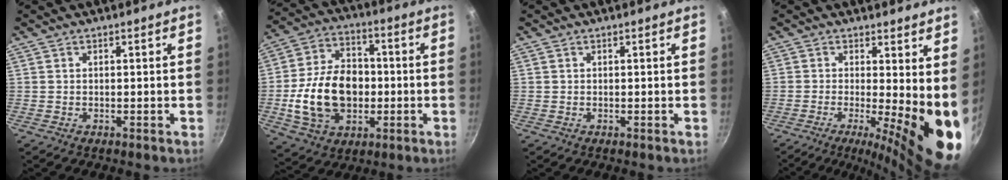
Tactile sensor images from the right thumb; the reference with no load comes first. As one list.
[{"total": 18.6, "force": [-2.3, 13.3, 12.8], "torque": [-0.203, 0.029, -0.036]}, {"total": 0.0}, {"total": 12.1, "force": [-1.1, 3.2, 11.7], "torque": [-0.145, -0.018, -0.016]}]